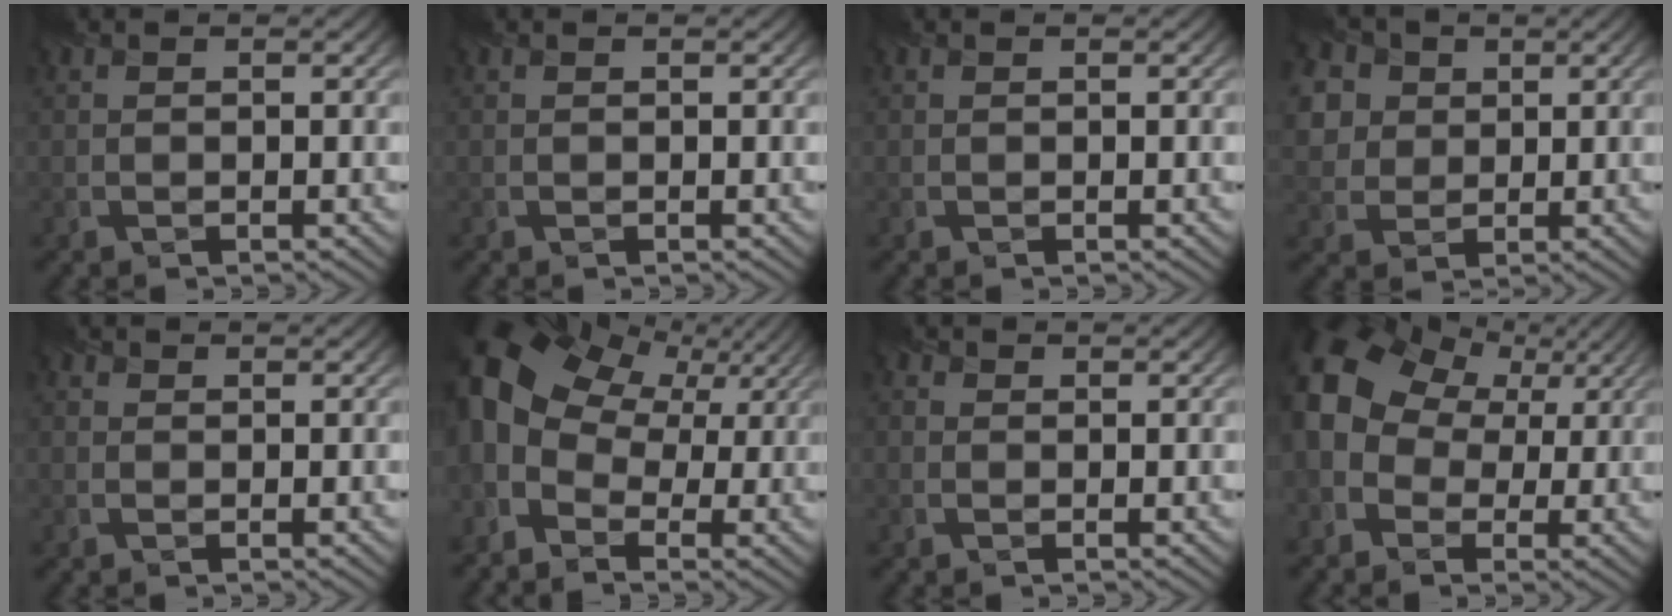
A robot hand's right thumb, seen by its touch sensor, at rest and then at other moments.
{"total": 0.0}
{"total": 0.0}
{"total": 9.8, "force": [4.1, 7.7, 4.6], "torque": [-0.153, 0.022, 0.079]}
{"total": 0.7, "force": [0.0, 0.7, 0.2], "torque": [-0.003, -0.004, -0.002]}
{"total": 13.6, "force": [2.2, 9.8, 9.2], "torque": [-0.224, -0.009, 0.059]}
{"total": 1.0, "force": [-0.1, 1.0, 0.4], "torque": [-0.006, -0.004, -0.005]}
{"total": 13.4, "force": [2.4, 10.6, 7.8], "torque": [-0.207, 0.004, 0.048]}